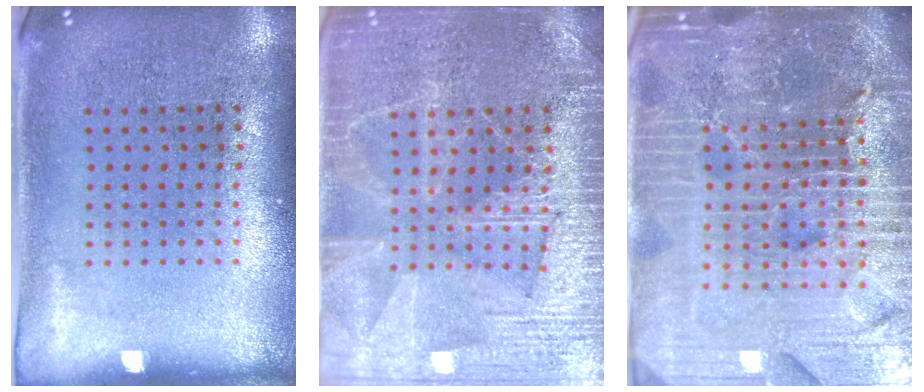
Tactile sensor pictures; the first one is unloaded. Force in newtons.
{"total": 3.9, "press": 3.9, "slide": 0.4}
{"total": 6.7, "press": 5.9, "slide": 3.2}